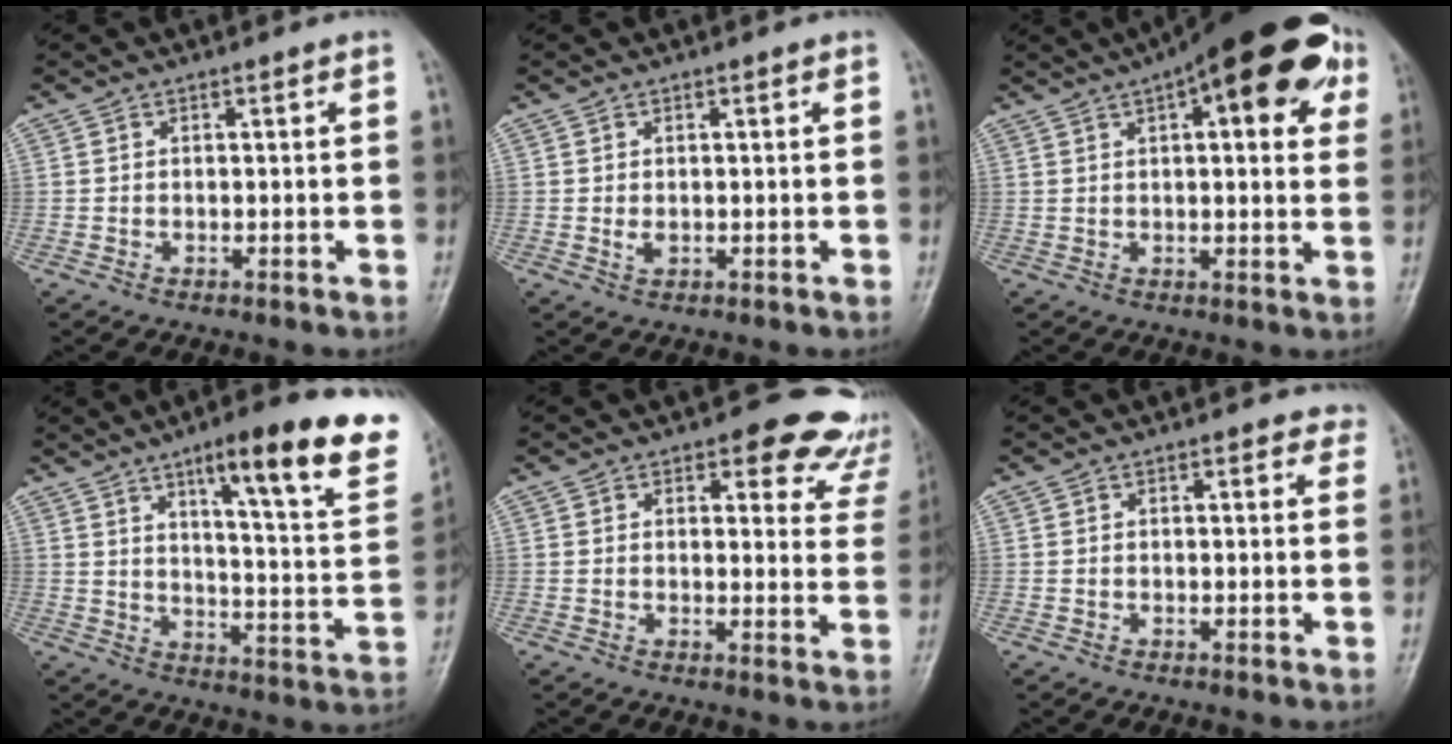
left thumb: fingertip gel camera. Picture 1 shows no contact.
{"total": 1.6, "force": [0.1, 0.9, 1.3], "torque": [-0.020, -0.004, 0.005]}
{"total": 21.0, "force": [8.9, 7.6, 17.5], "torque": [-0.222, 0.014, 0.117]}
{"total": 22.4, "force": [13.6, 4.2, 17.3], "torque": [-0.211, -0.056, 0.187]}
{"total": 12.1, "force": [9.6, 5.7, 4.8], "torque": [0.007, -0.050, 0.080]}
{"total": 2.1, "force": [1.4, 1.3, 0.9], "torque": [0.012, -0.003, 0.006]}